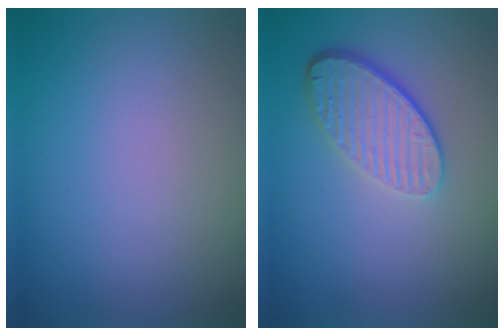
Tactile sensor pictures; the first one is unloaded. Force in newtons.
{"total": 4.6, "press": 3.4, "slide": 3.1}